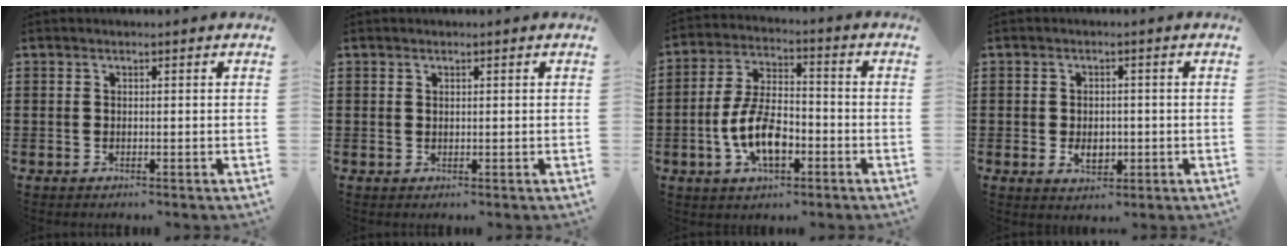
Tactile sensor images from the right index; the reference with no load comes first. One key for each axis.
{"total": 0.6, "fx": 0.4, "fy": 0.4, "fz": 0.2, "tx": -0.005, "ty": 0.002, "tz": 0.008}
{"total": 9.1, "fx": -2.8, "fy": 4.4, "fz": 7.4, "tx": -0.173, "ty": -0.003, "tz": -0.059}
{"total": 3.4, "fx": -0.5, "fy": 2.3, "fz": 2.5, "tx": -0.043, "ty": -0.001, "tz": -0.011}